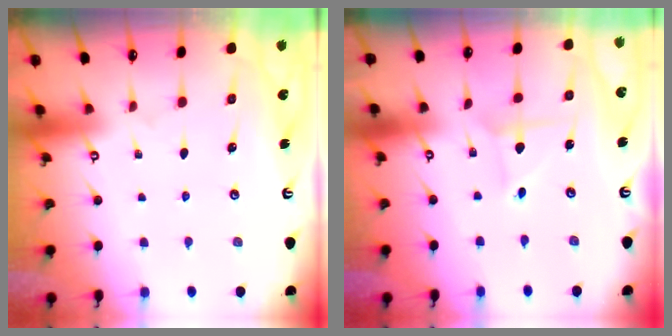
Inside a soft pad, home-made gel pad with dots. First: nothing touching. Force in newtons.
{"total": 1.9, "press": 1.9, "slide": 0.2}